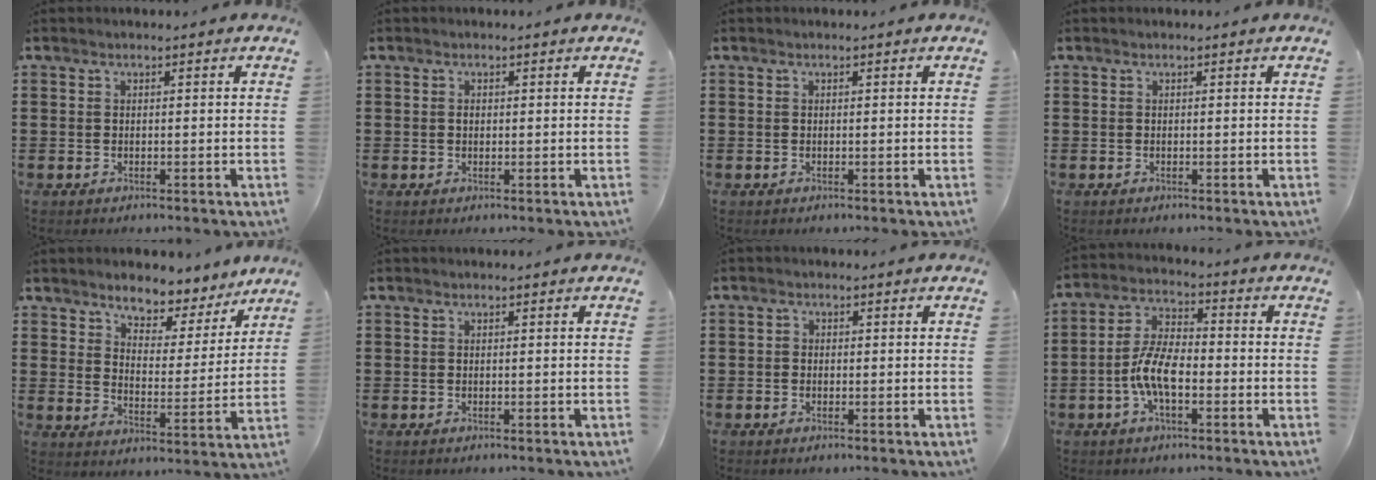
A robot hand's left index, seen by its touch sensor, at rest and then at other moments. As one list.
[{"total": 0.8, "force": [0.2, 0.6, 0.5], "torque": [-0.013, 0.002, 0.004]}, {"total": 0.0}, {"total": 0.0}, {"total": 5.2, "force": [4.9, 1.5, 1.0], "torque": [-0.032, -0.036, 0.078]}, {"total": 0.0}, {"total": 1.0, "force": [-0.3, 0.8, 0.4], "torque": [-0.010, 0.002, -0.008]}, {"total": 7.5, "force": [-2.3, 3.3, 6.4], "torque": [-0.148, 0.000, -0.051]}]